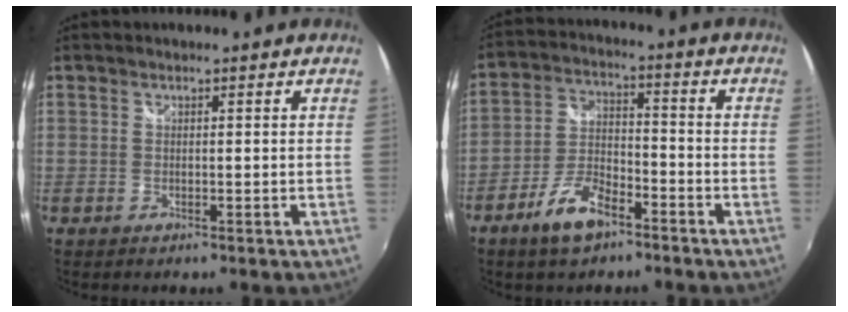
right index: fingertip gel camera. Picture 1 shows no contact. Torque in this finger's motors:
{"motor_torque": [0.78, -0.76, 0.30, 0.04]}